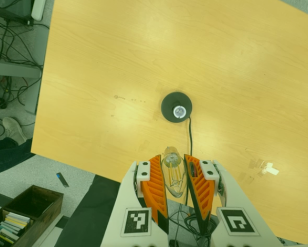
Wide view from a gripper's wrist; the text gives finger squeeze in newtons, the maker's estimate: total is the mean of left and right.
{"total": 13.1, "left": 13.5, "right": 12.7}